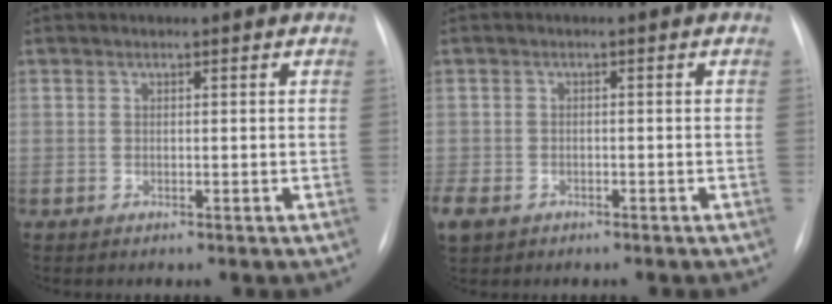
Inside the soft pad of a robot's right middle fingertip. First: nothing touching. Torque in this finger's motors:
{"motor_torque": [0.39, -0.35, 0.16, 0.03]}